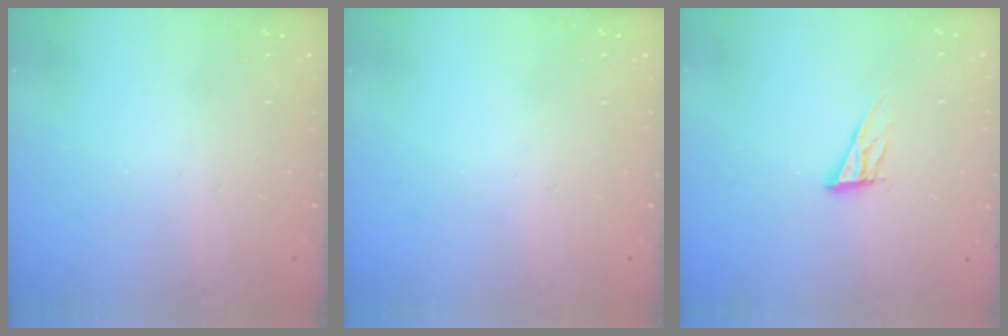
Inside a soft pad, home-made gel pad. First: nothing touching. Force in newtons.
{"total": 0.0}
{"total": 9.3, "press": 9.0, "slide": 2.5}